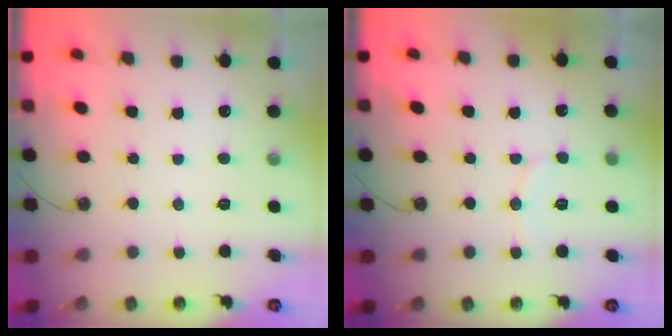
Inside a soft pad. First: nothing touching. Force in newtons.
{"total": 6.9, "press": 6.9, "slide": 0.7}